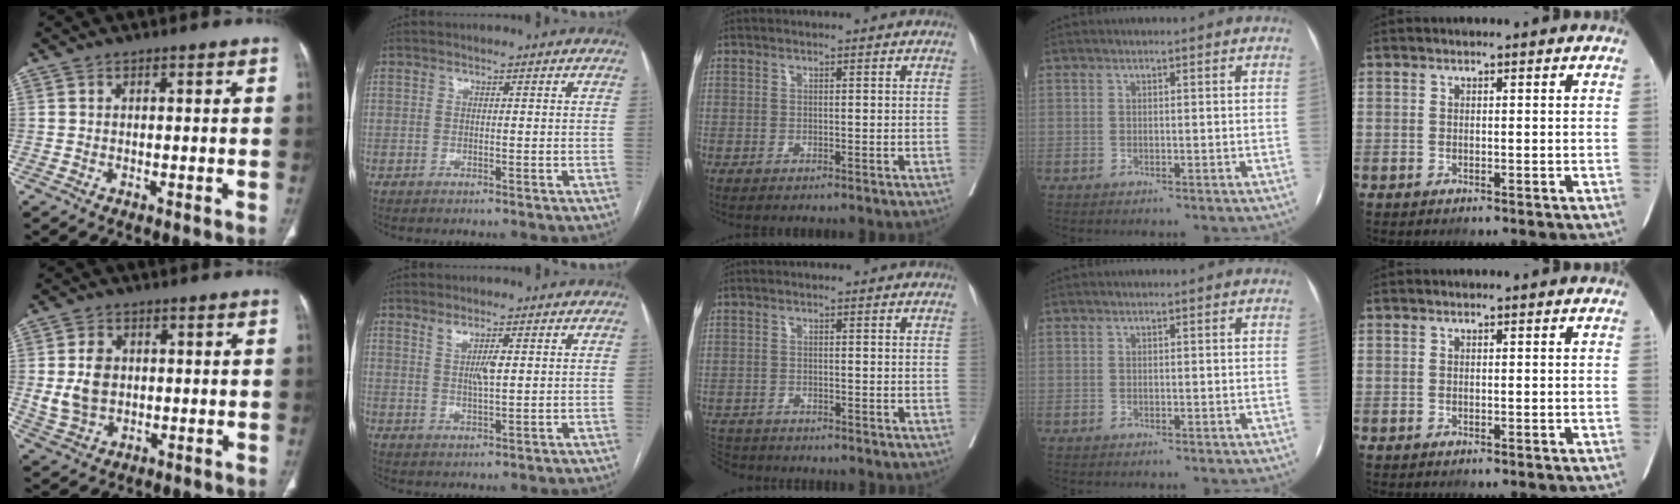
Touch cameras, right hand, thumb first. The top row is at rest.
{"thumb": {"total": 7.5, "force": [0.8, 5.7, 4.9], "torque": [-0.083, -0.004, 0.026]}, "index": {"total": 3.1, "force": [1.1, 0.5, 2.8], "torque": [-0.054, 0.000, 0.022]}, "middle": {"total": 6.1, "force": [-5.7, 1.9, 1.1], "torque": [-0.022, -0.008, -0.096]}}